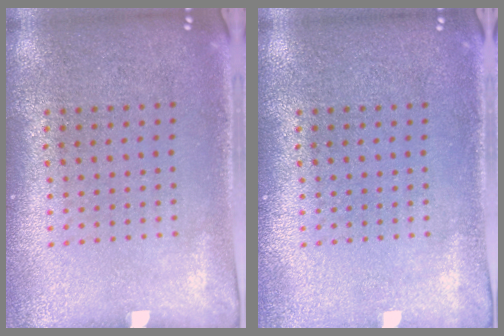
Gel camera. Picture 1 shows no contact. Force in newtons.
{"total": 0.9, "press": 0.8, "slide": 0.2}